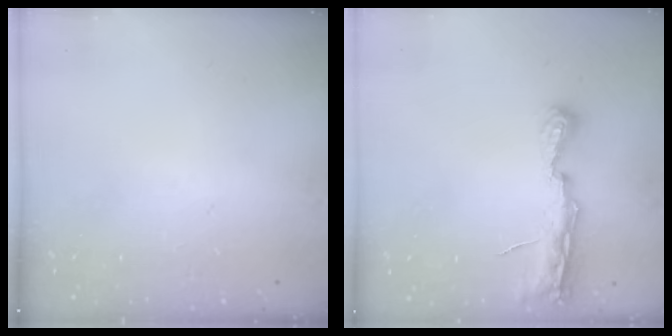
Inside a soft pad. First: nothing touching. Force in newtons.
{"total": 7.6, "press": 7.5, "slide": 0.6}